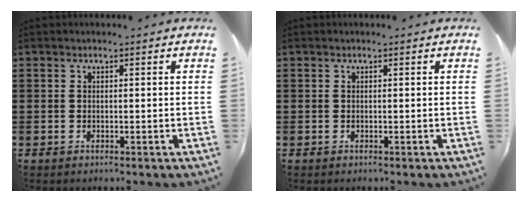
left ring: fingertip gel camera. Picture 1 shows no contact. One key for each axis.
{"total": 0.0}